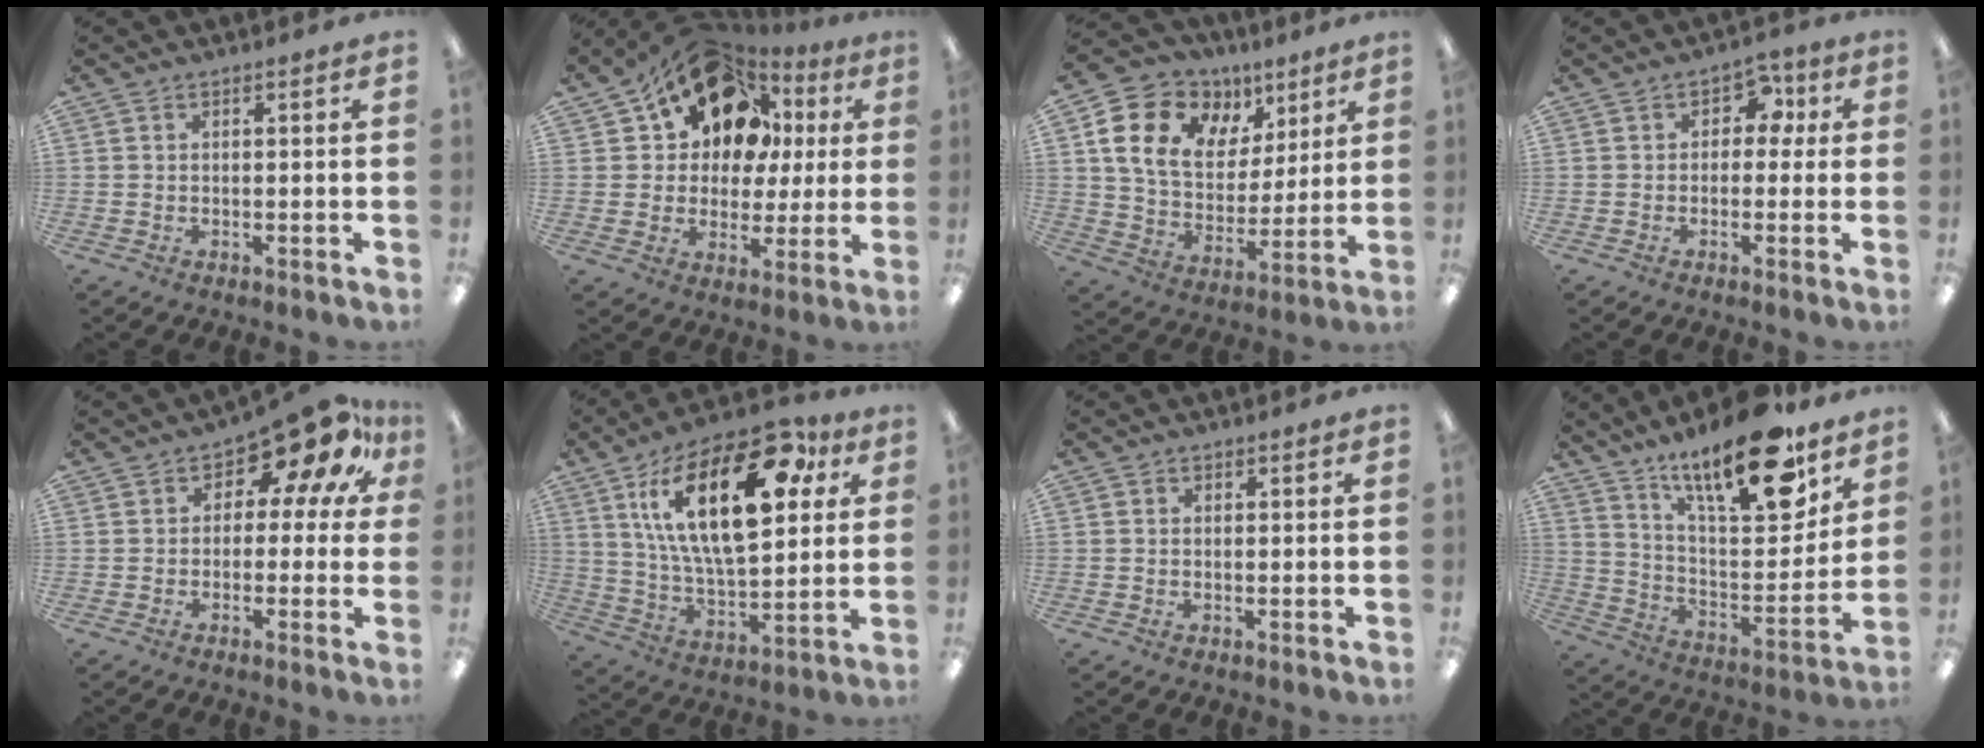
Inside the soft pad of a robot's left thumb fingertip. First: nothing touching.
{"total": 17.4, "force": [9.6, 11.8, 8.5], "torque": [-0.162, -0.046, 0.176]}
{"total": 17.1, "force": [8.2, 12.0, 9.0], "torque": [-0.160, -0.018, 0.154]}
{"total": 5.6, "force": [1.3, 4.2, 3.5], "torque": [-0.040, 0.003, 0.017]}
{"total": 12.6, "force": [8.1, 5.7, 7.8], "torque": [-0.119, -0.054, 0.139]}
{"total": 27.2, "force": [11.6, 12.9, 21.0], "torque": [-0.361, -0.041, 0.191]}
{"total": 0.7, "force": [0.1, 0.6, 0.2], "torque": [0.005, 0.000, -0.001]}
{"total": 21.9, "force": [15.9, 6.8, 13.5], "torque": [-0.202, -0.110, 0.262]}